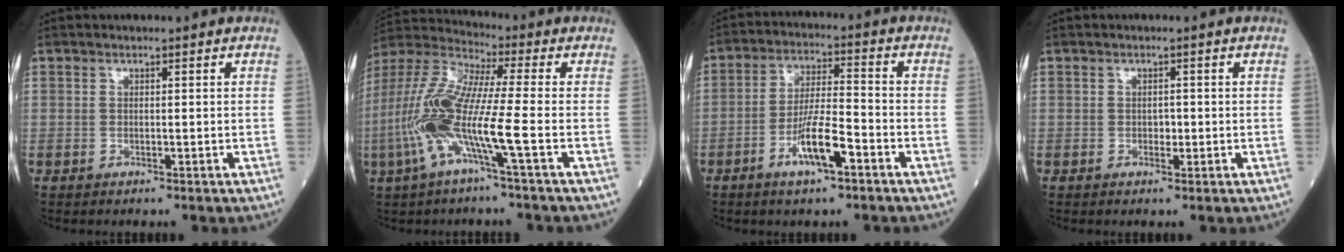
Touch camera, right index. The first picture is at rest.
{"total": 14.1, "force": [-4.1, 0.3, 13.5], "torque": [-0.297, -0.002, -0.091]}
{"total": 8.4, "force": [-4.1, 1.3, 7.2], "torque": [-0.138, -0.002, -0.075]}
{"total": 1.1, "force": [-0.2, 0.8, 0.7], "torque": [-0.007, 0.002, -0.001]}